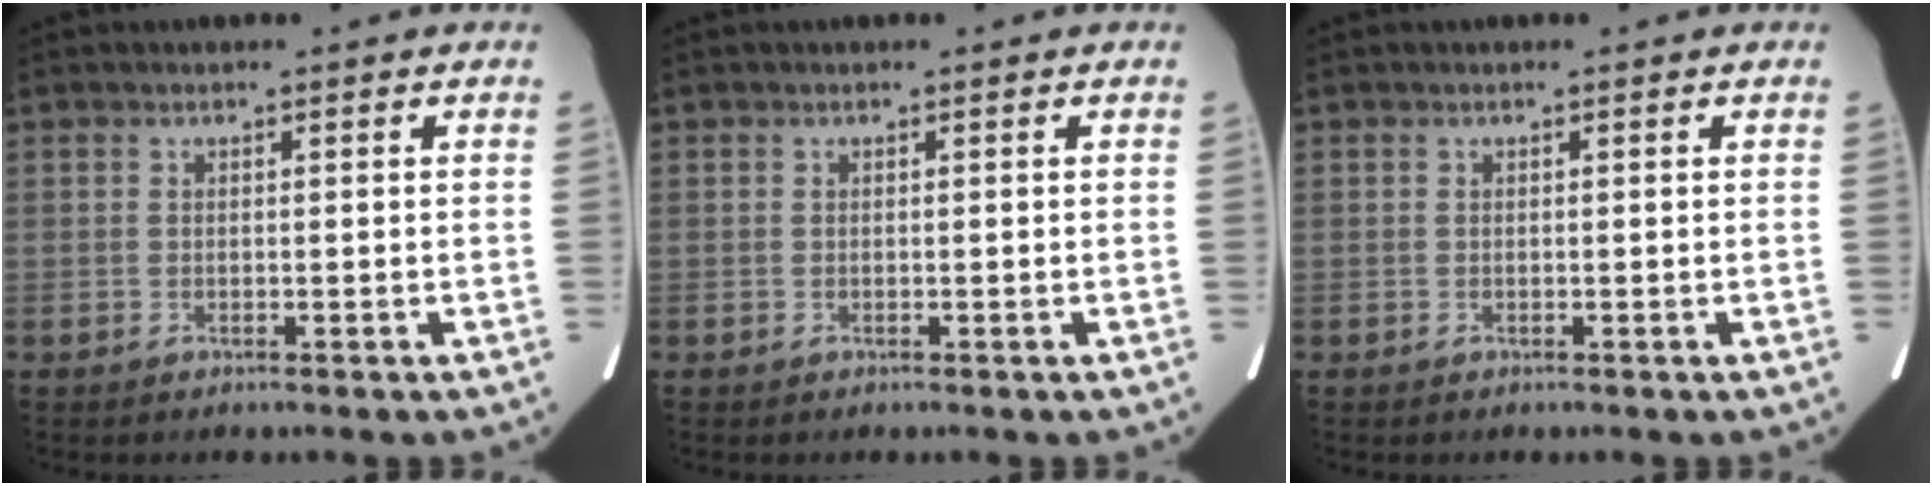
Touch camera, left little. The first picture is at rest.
{"total": 0.0}
{"total": 0.0}